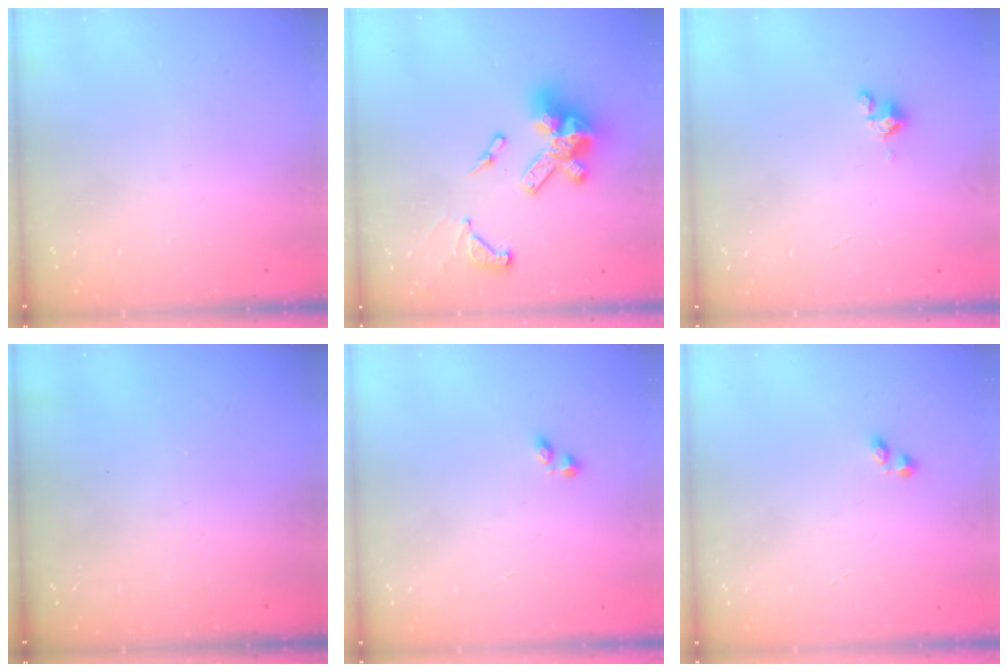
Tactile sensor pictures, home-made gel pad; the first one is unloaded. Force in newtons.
{"total": 16.7, "press": 16.6, "slide": 1.8}
{"total": 1.8, "press": 1.7, "slide": 0.4}
{"total": 0.0}
{"total": 1.6, "press": 1.5, "slide": 0.4}
{"total": 1.6, "press": 1.5, "slide": 0.4}